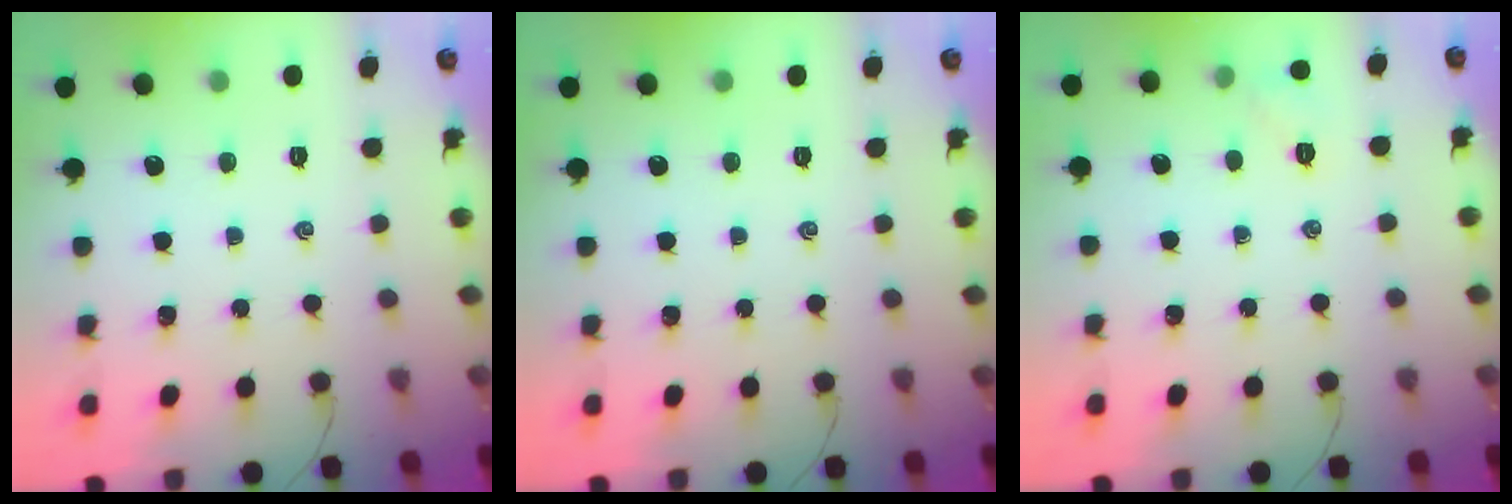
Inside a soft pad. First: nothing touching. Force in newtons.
{"total": 0.0}
{"total": 4.2, "press": 4.0, "slide": 1.3}